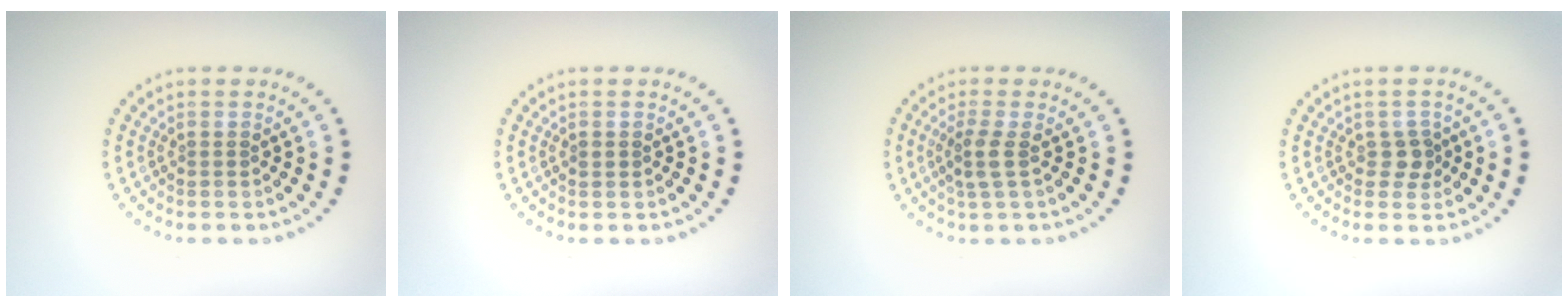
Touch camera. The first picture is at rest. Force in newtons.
{"total": 0.8, "press": 0.7, "slide": 0.1}
{"total": 1.9, "press": 1.6, "slide": 1.1}
{"total": 1.6, "press": 1.4, "slide": 0.8}